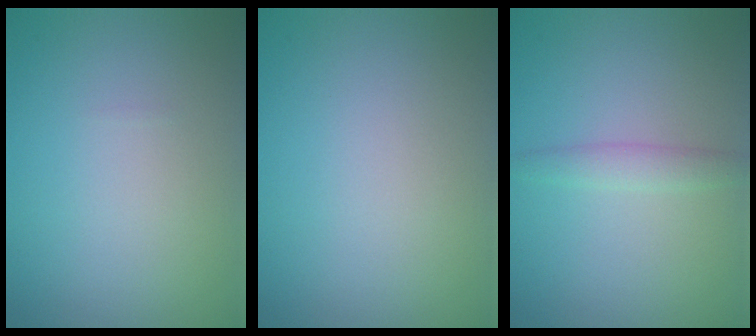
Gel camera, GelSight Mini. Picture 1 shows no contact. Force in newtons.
{"total": 0.0}
{"total": 1.6, "press": 1.6, "slide": 0.0}